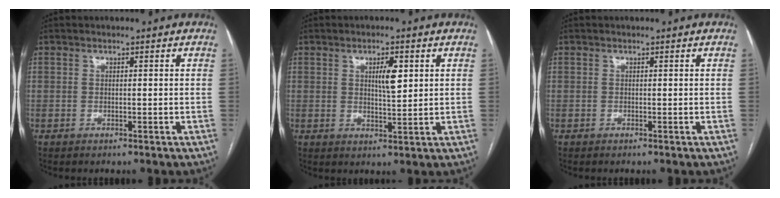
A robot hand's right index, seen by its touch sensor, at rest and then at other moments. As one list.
[{"total": 4.1, "force": [1.4, 0.9, 3.7], "torque": [-0.063, 0.000, 0.024]}, {"total": 0.0}]